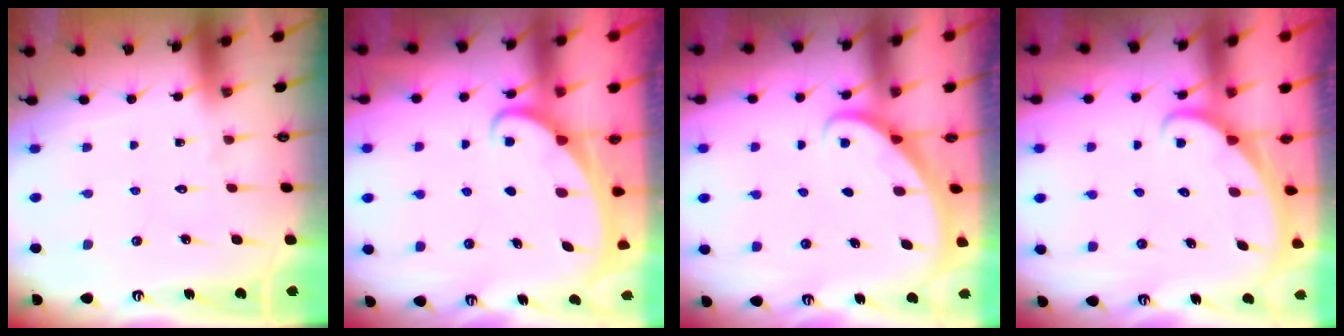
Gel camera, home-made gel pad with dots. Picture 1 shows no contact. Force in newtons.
{"total": 2.4, "press": 2.4, "slide": 0.3}
{"total": 2.0, "press": 2.0, "slide": 0.1}
{"total": 1.8, "press": 1.8, "slide": 0.1}